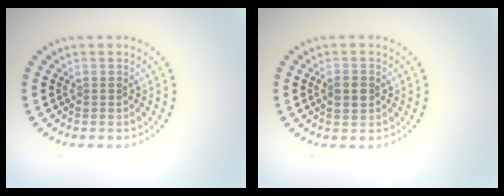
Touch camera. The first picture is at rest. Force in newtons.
{"total": 2.2, "press": 2.2, "slide": 0.1}